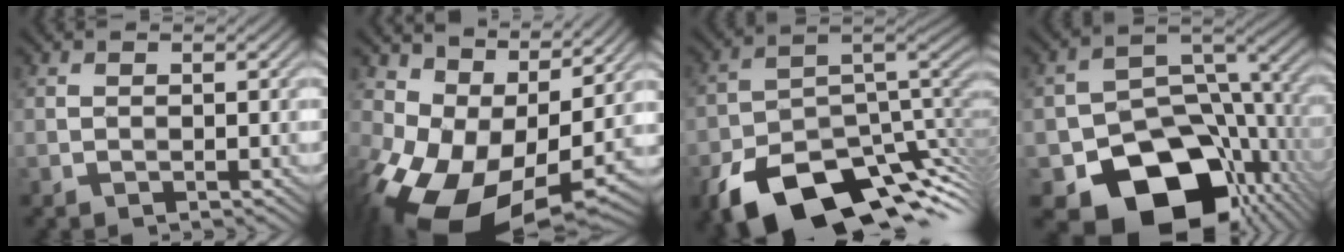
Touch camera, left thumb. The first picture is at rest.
{"total": 13.5, "force": [1.5, 8.9, 10.0], "torque": [-0.195, -0.025, 0.049]}
{"total": 15.5, "force": [-8.0, 9.1, 9.6], "torque": [-0.178, -0.032, -0.120]}
{"total": 16.0, "force": [-7.2, 10.8, 9.3], "torque": [-0.130, -0.037, -0.109]}